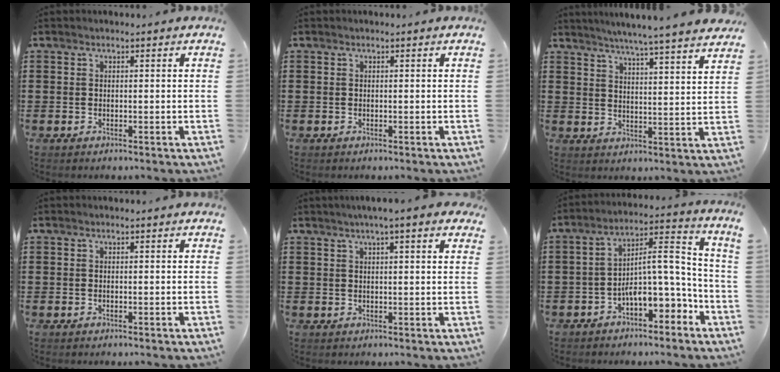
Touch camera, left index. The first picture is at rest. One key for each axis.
{"total": 0.0}
{"total": 4.7, "fx": 4.4, "fy": -1.1, "fz": 1.2, "tx": -0.041, "ty": -0.032, "tz": 0.073}
{"total": 0.0}
{"total": 2.9, "fx": 2.1, "fy": 0.3, "fz": 1.9, "tx": -0.045, "ty": 0.007, "tz": 0.037}
{"total": 7.9, "fx": -4.8, "fy": 2.2, "fz": 5.9, "tx": -0.093, "ty": 0.002, "tz": -0.092}